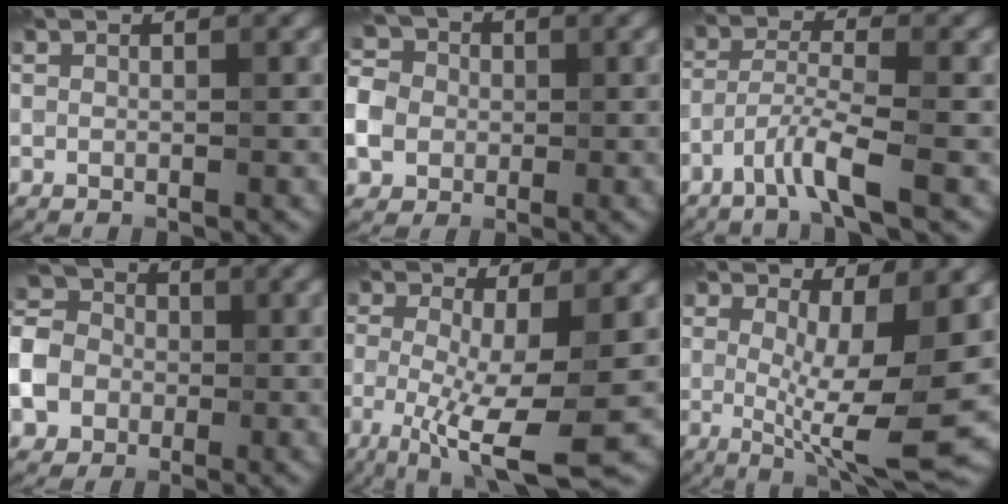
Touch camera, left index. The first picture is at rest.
{"total": 6.9, "force": [-0.9, 5.8, 3.7], "torque": [-0.081, 0.008, -0.036]}
{"total": 3.4, "force": [-2.2, 0.3, 2.5], "torque": [-0.054, 0.002, -0.054]}
{"total": 10.3, "force": [-3.4, 8.4, 4.8], "torque": [-0.116, -0.017, -0.078]}
{"total": 8.2, "force": [-1.7, 1.9, 7.7], "torque": [-0.133, -0.021, -0.029]}
{"total": 8.3, "force": [0.4, 2.1, 8.0], "torque": [-0.126, -0.017, 0.009]}